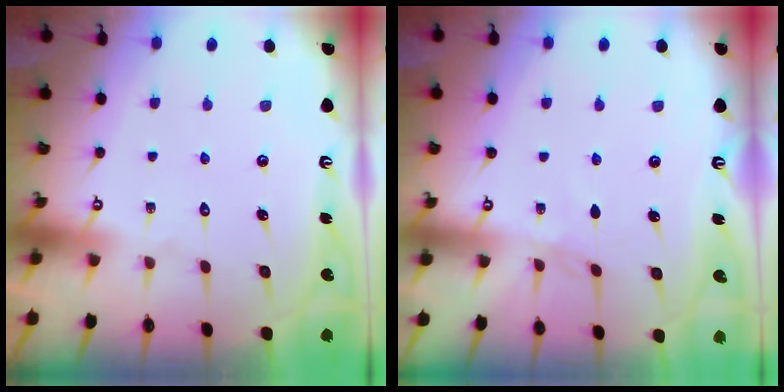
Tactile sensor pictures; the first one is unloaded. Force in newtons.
{"total": 2.9, "press": 2.9, "slide": 0.4}